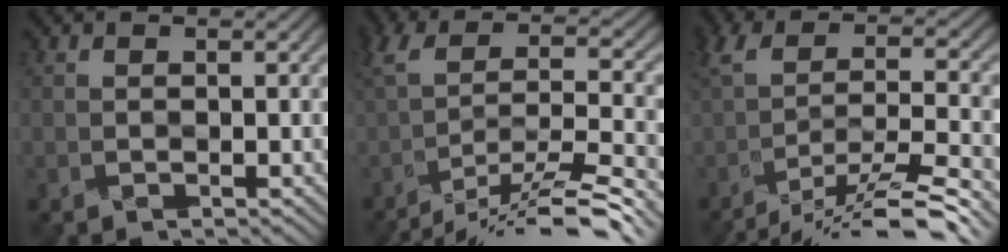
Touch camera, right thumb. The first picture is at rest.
{"total": 11.7, "force": [-8.2, 2.3, 8.0], "torque": [-0.164, 0.003, -0.136]}
{"total": 10.4, "force": [-7.2, 1.9, 7.3], "torque": [-0.144, 0.001, -0.124]}